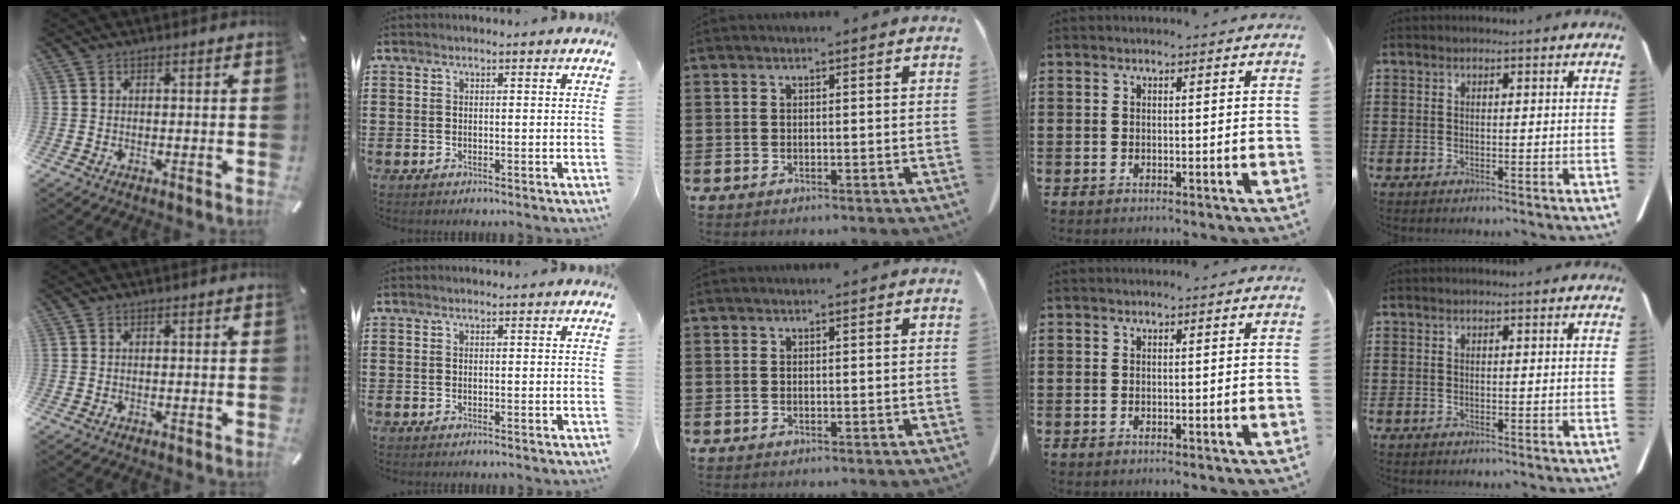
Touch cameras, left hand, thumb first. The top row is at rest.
{}